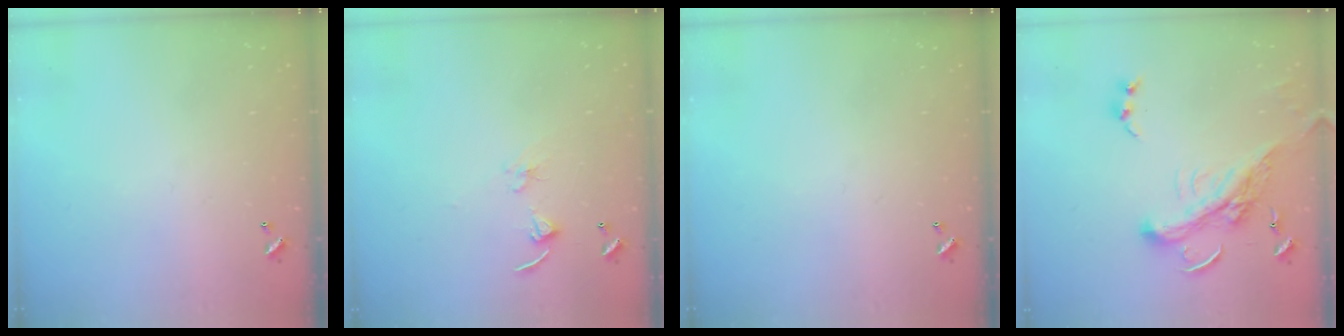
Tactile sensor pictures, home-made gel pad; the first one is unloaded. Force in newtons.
{"total": 2.7, "press": 2.7, "slide": 0.2}
{"total": 0.0}
{"total": 6.7, "press": 6.5, "slide": 1.6}